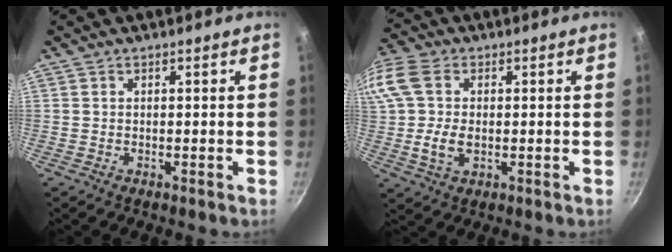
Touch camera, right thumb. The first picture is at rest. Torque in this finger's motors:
{"motor_torque": [0.70, 2.11, 0.49, -0.49, 0.34]}